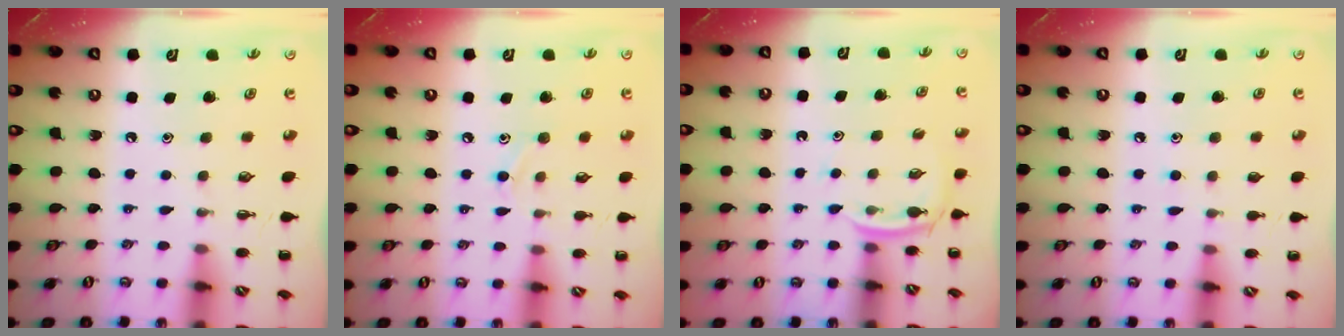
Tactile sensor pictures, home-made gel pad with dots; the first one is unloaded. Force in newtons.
{"total": 7.7, "press": 7.2, "slide": 2.7}
{"total": 3.9, "press": 3.6, "slide": 1.2}
{"total": 5.3, "press": 5.0, "slide": 1.7}